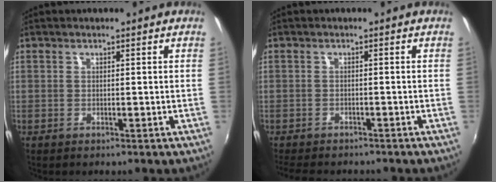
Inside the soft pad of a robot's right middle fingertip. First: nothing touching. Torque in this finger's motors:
{"motor_torque": [1.24, -0.90, 0.19, 0.13]}